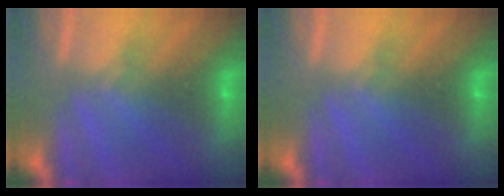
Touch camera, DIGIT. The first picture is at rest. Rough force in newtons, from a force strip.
{"total": 0.0}